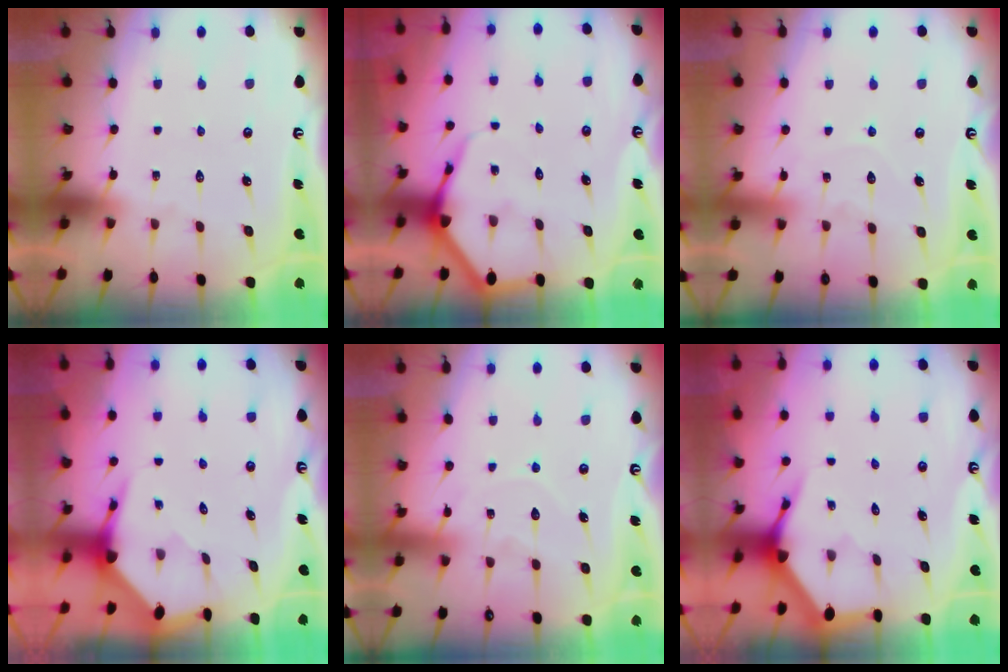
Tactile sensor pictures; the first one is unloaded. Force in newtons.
{"total": 5.5, "press": 5.5, "slide": 0.6}
{"total": 6.5, "press": 6.5, "slide": 0.6}
{"total": 3.5, "press": 3.5, "slide": 0.5}
{"total": 7.7, "press": 7.6, "slide": 0.7}
{"total": 3.7, "press": 3.7, "slide": 0.5}